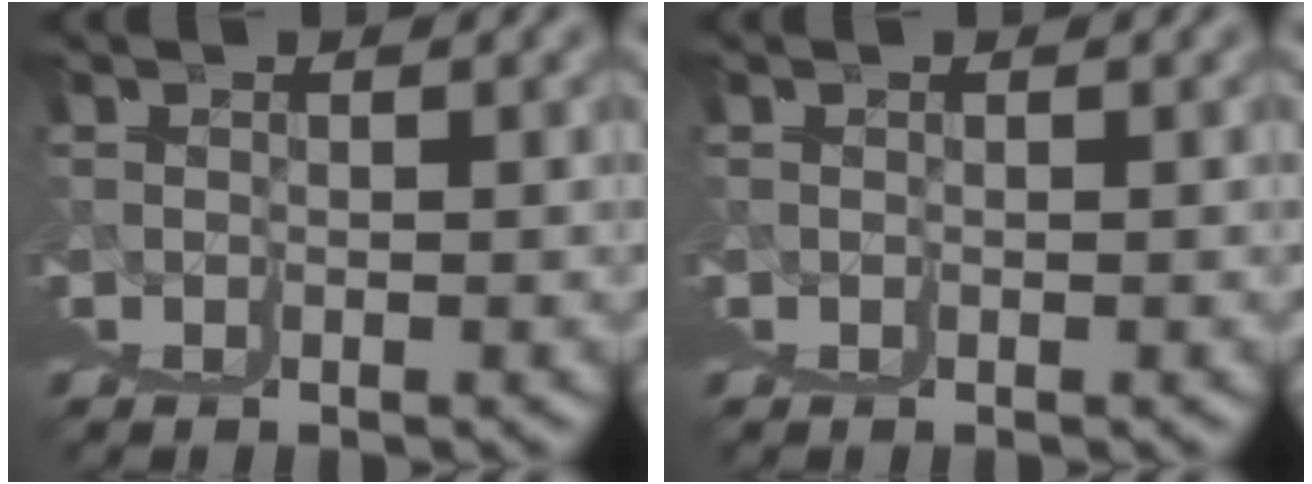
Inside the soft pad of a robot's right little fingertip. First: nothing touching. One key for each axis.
{"total": 0.0}